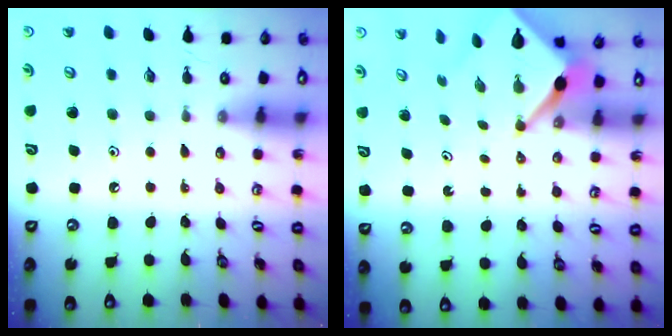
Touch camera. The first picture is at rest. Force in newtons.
{"total": 4.4, "press": 4.4, "slide": 0.4}